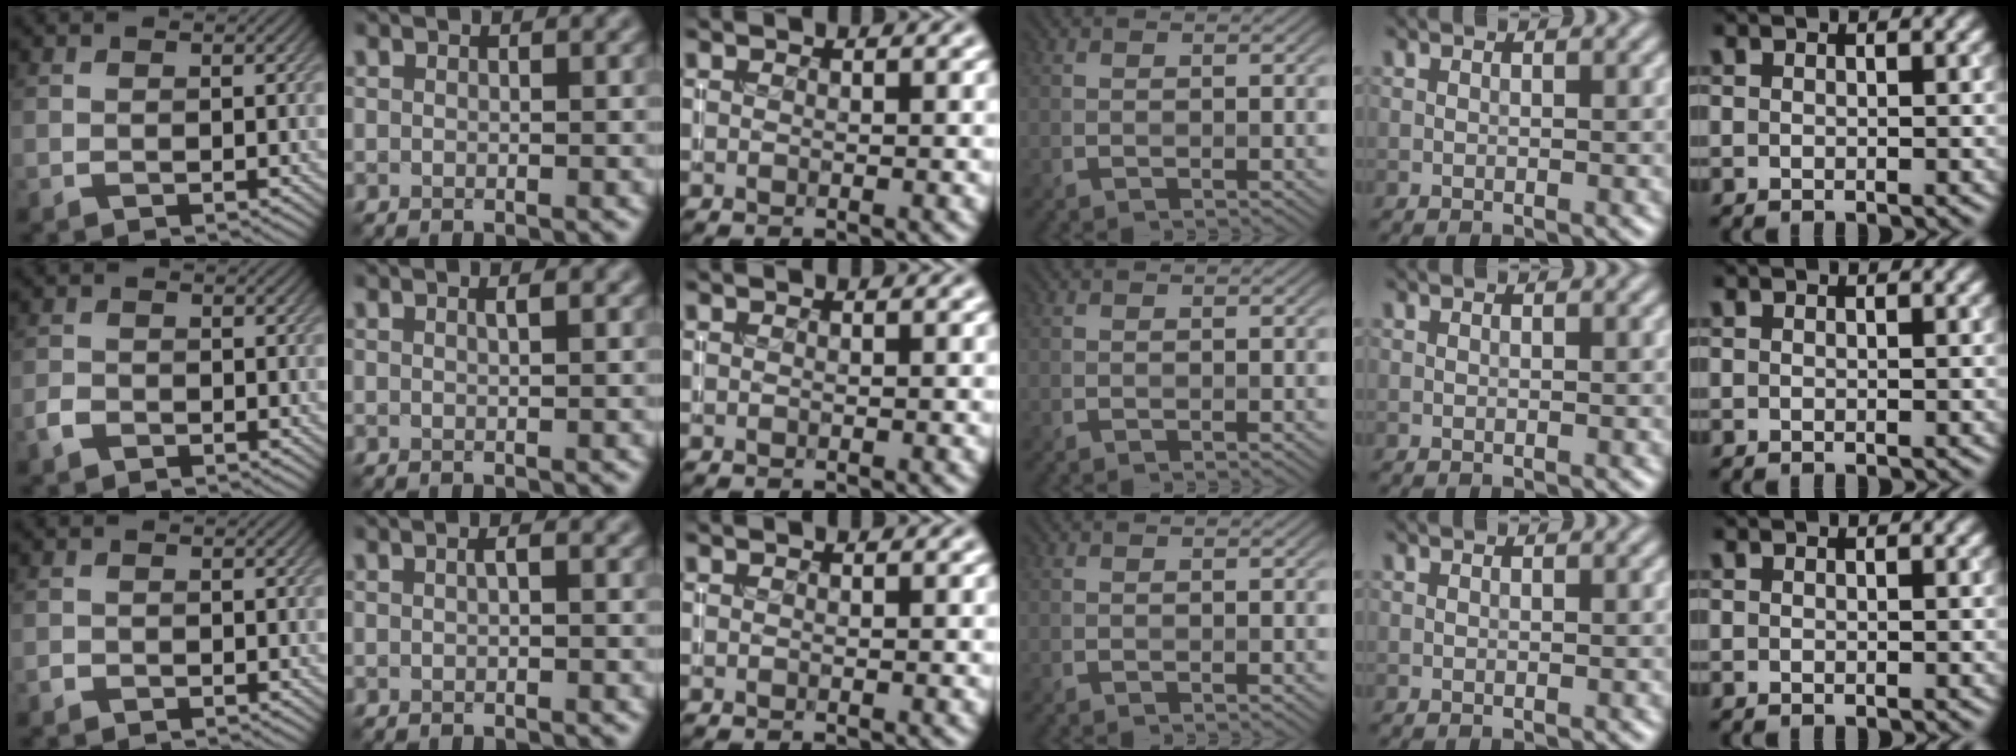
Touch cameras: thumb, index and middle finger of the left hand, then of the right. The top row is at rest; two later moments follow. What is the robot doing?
{"motion": "insert", "object": "coin"}